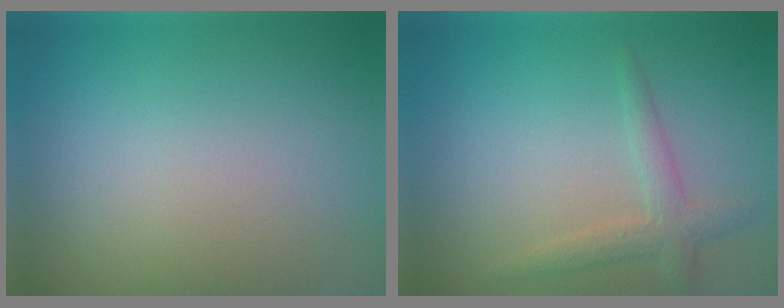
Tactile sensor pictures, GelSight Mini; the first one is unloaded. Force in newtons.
{"total": 2.1, "press": 2.1, "slide": 0.1}